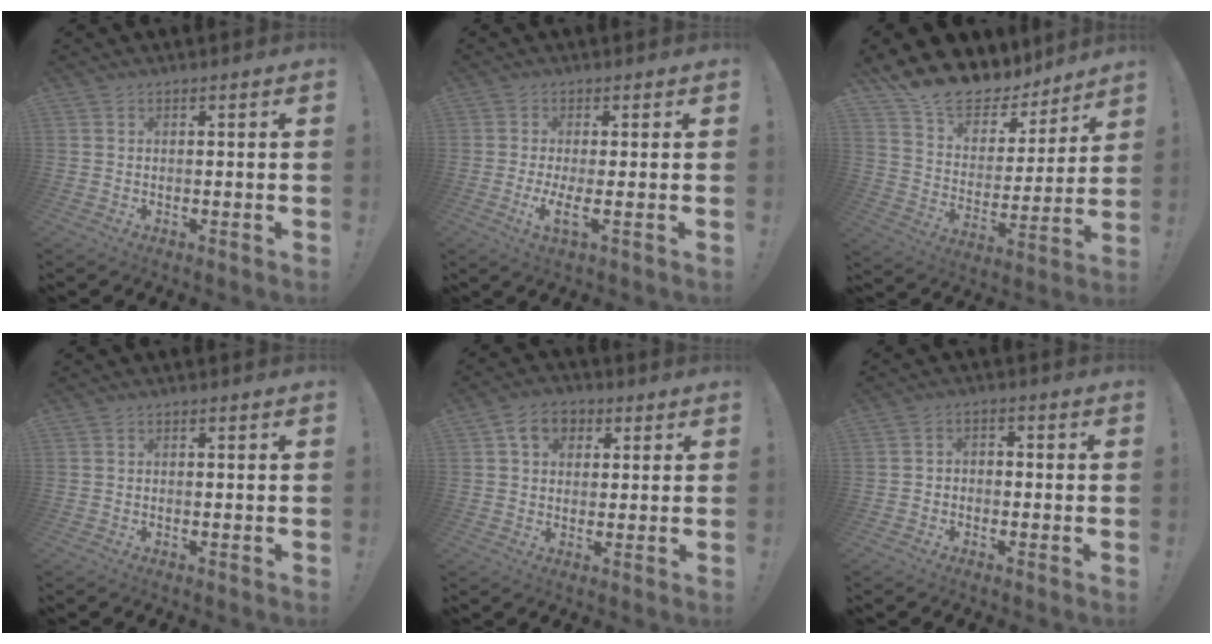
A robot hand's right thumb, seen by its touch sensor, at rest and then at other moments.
{"total": 5.0, "force": [-0.5, 0.4, 4.9], "torque": [-0.092, -0.019, -0.008]}
{"total": 13.4, "force": [11.9, 5.2, 3.4], "torque": [-0.078, -0.099, 0.215]}
{"total": 0.0}
{"total": 7.2, "force": [2.8, 5.6, 3.6], "torque": [-0.050, -0.002, 0.053]}
{"total": 3.1, "force": [-2.2, 1.8, 1.0], "torque": [-0.014, 0.012, -0.042]}